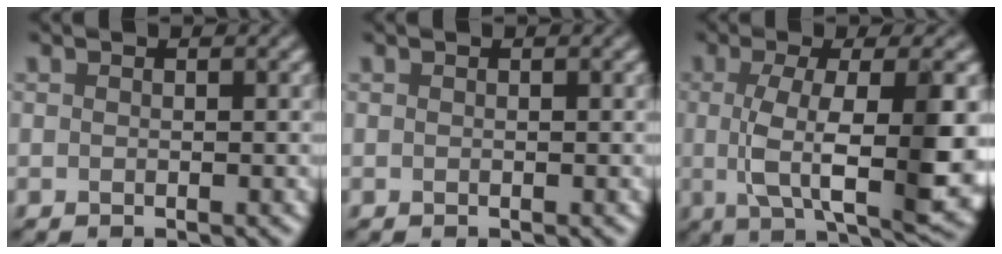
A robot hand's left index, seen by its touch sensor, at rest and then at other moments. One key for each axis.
{"total": 0.0}
{"total": 10.0, "fx": -0.7, "fy": 3.0, "fz": 9.5, "tx": -0.148, "ty": -0.012, "tz": -0.008}